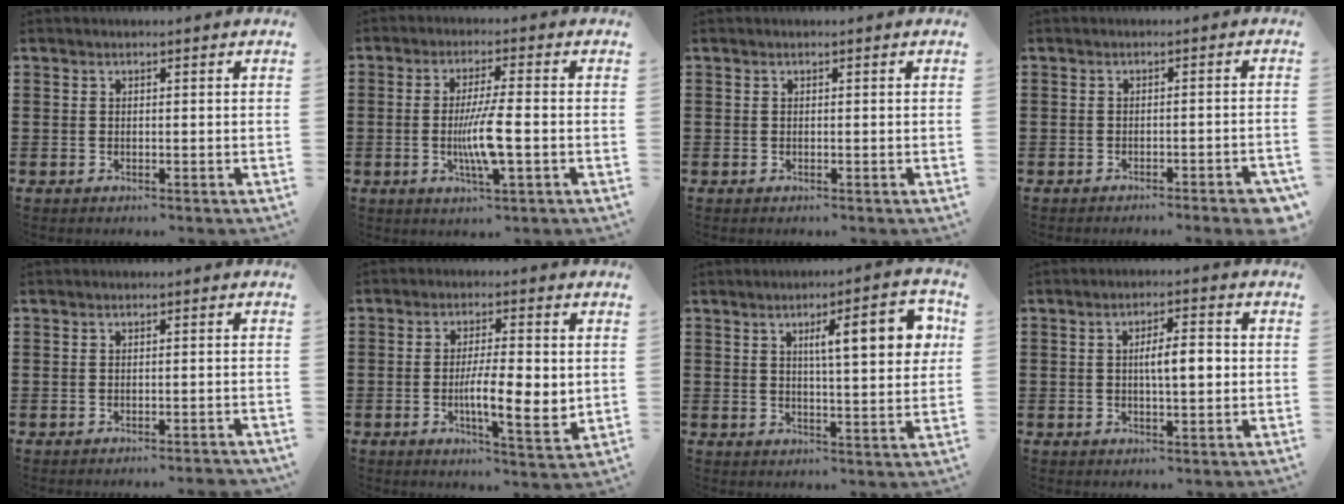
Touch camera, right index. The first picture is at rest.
{"total": 6.8, "force": [-1.3, 0.7, 6.6], "torque": [-0.133, -0.013, -0.028]}
{"total": 0.0}
{"total": 2.3, "force": [-1.8, -0.1, 1.4], "torque": [-0.021, -0.001, -0.034]}
{"total": 1.0, "force": [-0.9, -0.1, 0.3], "torque": [-0.007, 0.001, -0.019]}
{"total": 8.4, "force": [-0.7, 2.1, 8.1], "torque": [-0.131, -0.003, -0.011]}
{"total": 10.0, "force": [3.3, 2.4, 9.1], "torque": [-0.137, -0.004, 0.044]}
{"total": 4.7, "force": [0.1, 1.4, 4.5], "torque": [-0.073, 0.002, -0.003]}